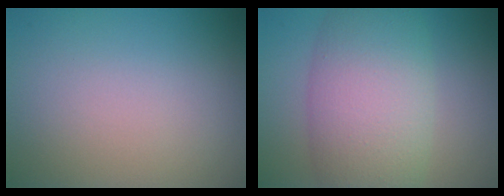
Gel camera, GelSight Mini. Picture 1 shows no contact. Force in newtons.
{"total": 8.5, "press": 8.5, "slide": 0.4}